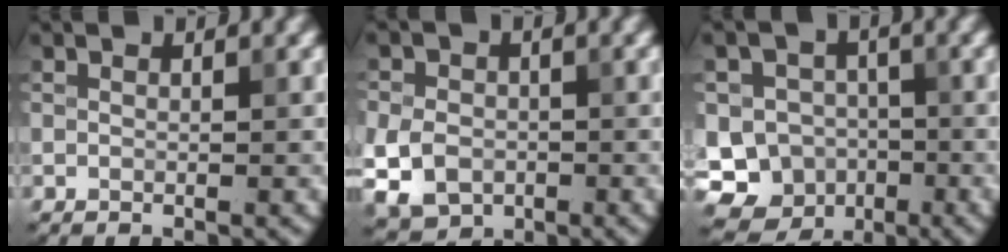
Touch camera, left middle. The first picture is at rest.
{"total": 6.2, "force": [-1.7, 4.9, 3.4], "torque": [-0.070, -0.017, -0.043]}
{"total": 10.6, "force": [-4.1, 9.5, 2.5], "torque": [-0.038, -0.017, -0.086]}